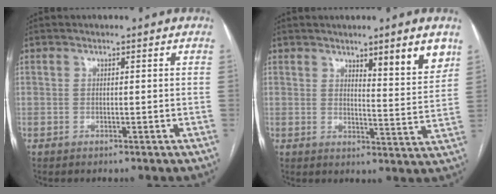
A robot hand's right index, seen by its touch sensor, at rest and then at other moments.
{"total": 7.2, "force": [4.6, 0.5, 5.6], "torque": [-0.071, -0.017, 0.064]}